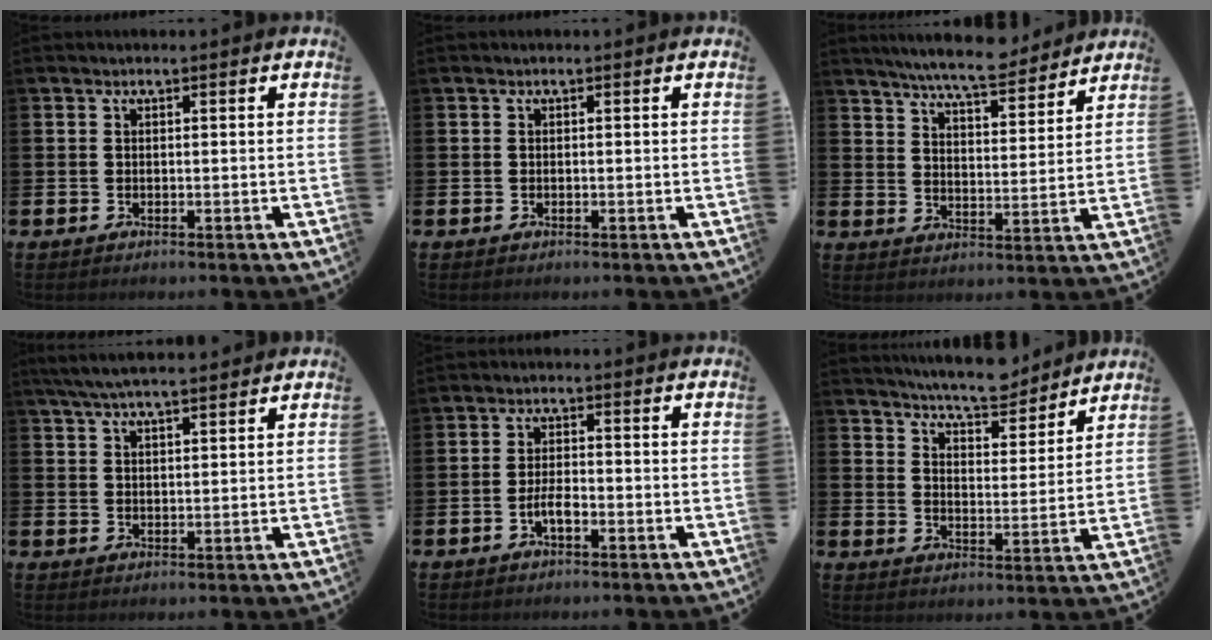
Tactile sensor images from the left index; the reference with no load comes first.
{"total": 0.0}
{"total": 7.7, "force": [7.4, 0.7, 2.0], "torque": [-0.053, -0.042, 0.131]}
{"total": 5.3, "force": [4.8, 0.8, 2.0], "torque": [-0.051, -0.011, 0.088]}
{"total": 2.8, "force": [-1.1, 1.0, 2.3], "torque": [-0.043, 0.004, -0.022]}
{"total": 7.1, "force": [6.9, 0.7, 1.2], "torque": [-0.038, -0.048, 0.123]}